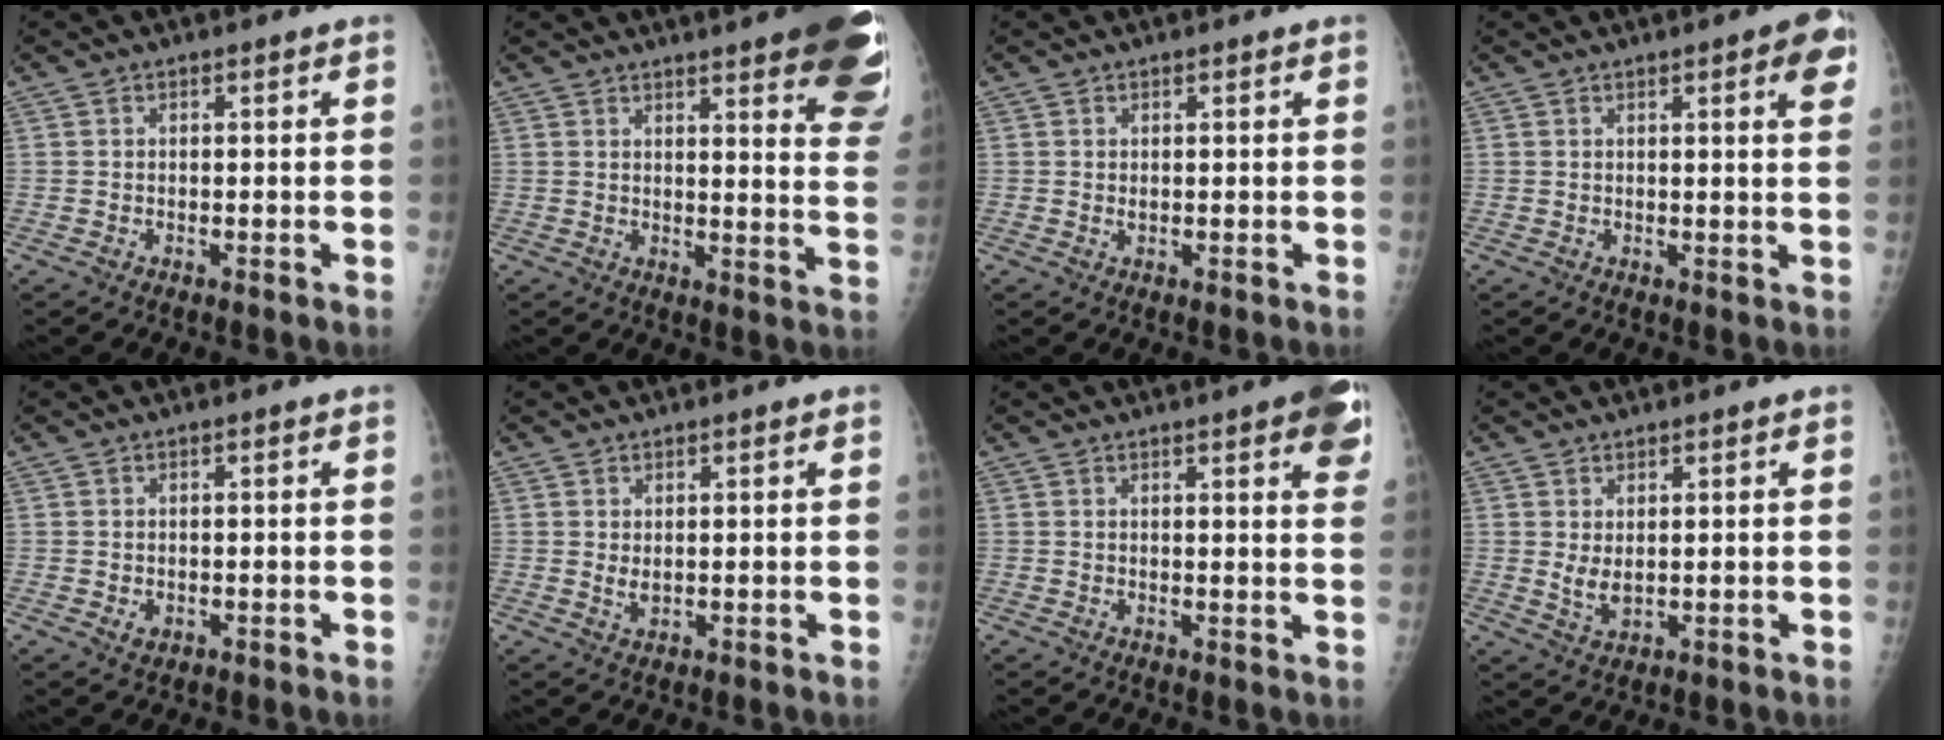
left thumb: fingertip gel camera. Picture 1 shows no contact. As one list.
[{"total": 21.6, "force": [13.9, 4.5, 15.9], "torque": [-0.156, -0.049, 0.157]}, {"total": 0.9, "force": [0.4, 0.4, 0.6], "torque": [-0.006, -0.002, 0.008]}, {"total": 5.8, "force": [2.6, 1.2, 5.1], "torque": [-0.052, -0.006, 0.027]}, {"total": 1.5, "force": [-0.1, 1.2, 0.8], "torque": [-0.009, -0.001, 0.004]}, {"total": 2.2, "force": [0.9, 1.1, 1.7], "torque": [-0.025, -0.010, 0.018]}, {"total": 9.5, "force": [4.9, 2.1, 7.8], "torque": [-0.070, -0.010, 0.053]}, {"total": 3.8, "force": [1.3, 1.8, 3.1], "torque": [-0.049, -0.017, 0.029]}]